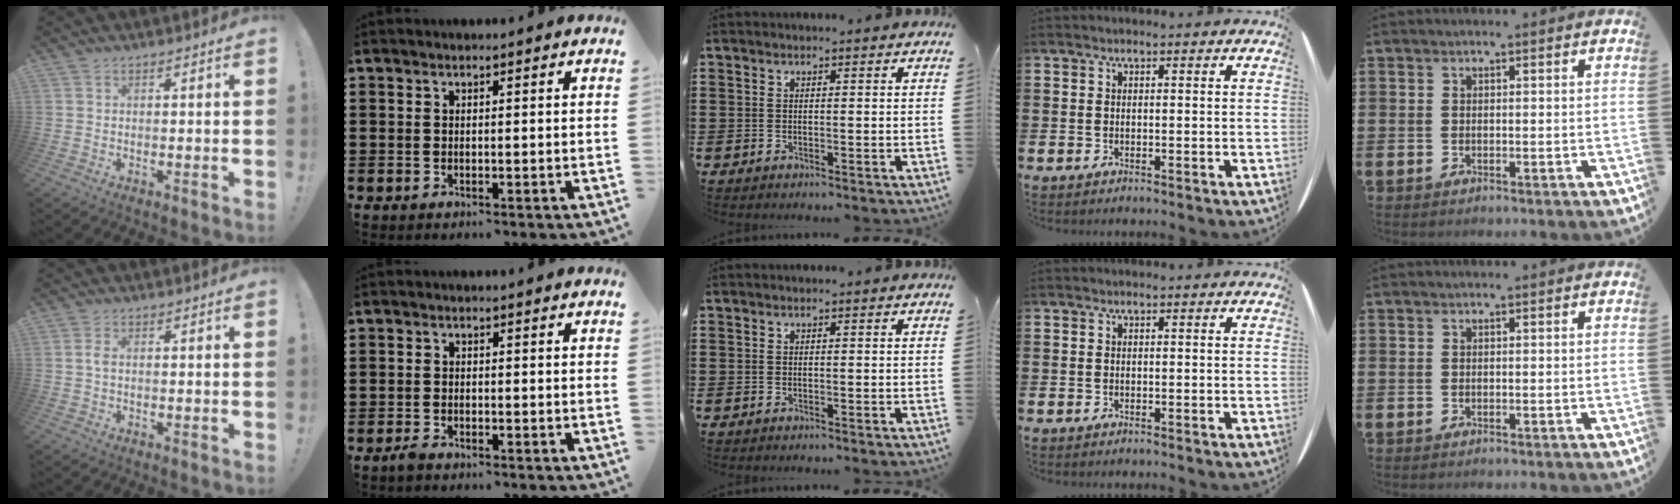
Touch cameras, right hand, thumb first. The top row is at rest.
{"thumb": {"total": 1.6, "force": [-0.2, 0.6, 1.5], "torque": [-0.033, 0.006, -0.003]}, "index": {"total": 1.0, "force": [-0.9, 0.3, 0.4], "torque": [-0.009, -0.002, -0.016]}}